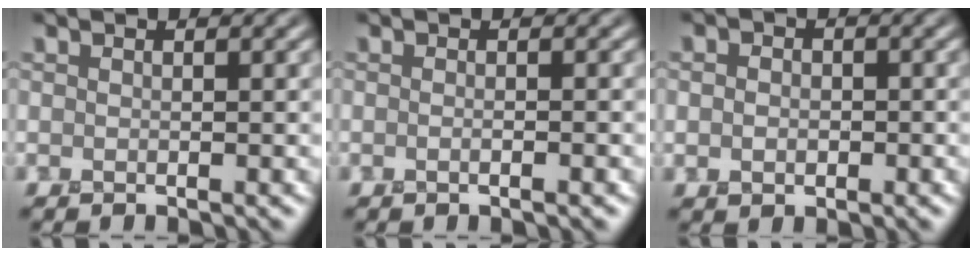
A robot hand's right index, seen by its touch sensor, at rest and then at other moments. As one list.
[{"total": 2.0, "force": [-0.1, 0.9, 1.8], "torque": [0.006, -0.002, -0.018]}, {"total": 1.9, "force": [-0.1, 1.6, 1.1], "torque": [-0.014, 0.000, -0.006]}]